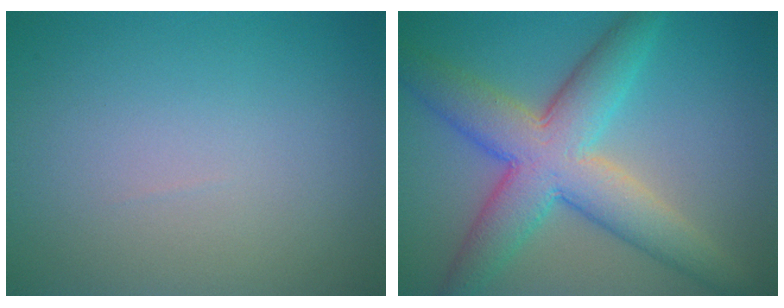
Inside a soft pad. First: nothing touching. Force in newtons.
{"total": 8.5, "press": 8.4, "slide": 0.4}